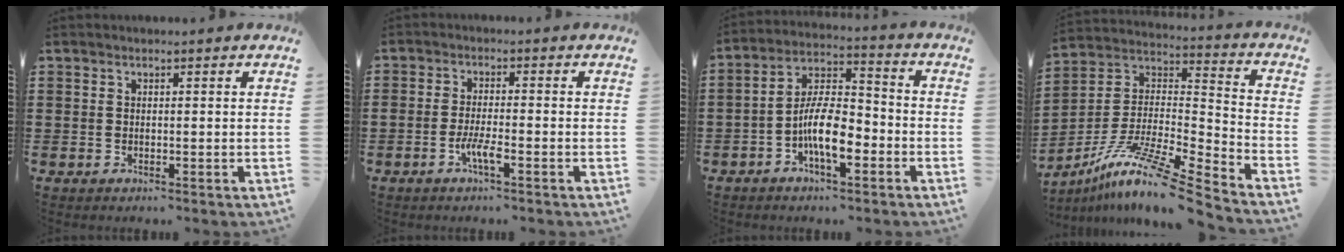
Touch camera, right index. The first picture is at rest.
{"total": 3.5, "force": [-1.8, 0.5, 2.9], "torque": [-0.062, -0.004, -0.036]}
{"total": 9.2, "force": [-3.7, 3.5, 7.7], "torque": [-0.154, 0.006, -0.069]}
{"total": 12.5, "force": [-9.4, -0.2, 8.3], "torque": [-0.152, -0.002, -0.180]}